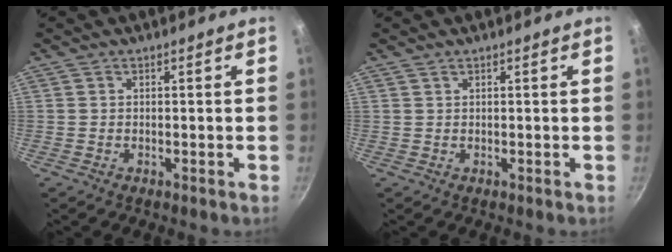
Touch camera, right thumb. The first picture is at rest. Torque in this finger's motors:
{"motor_torque": [-0.16, 0.18, 0.44, 0.17, 0.10]}